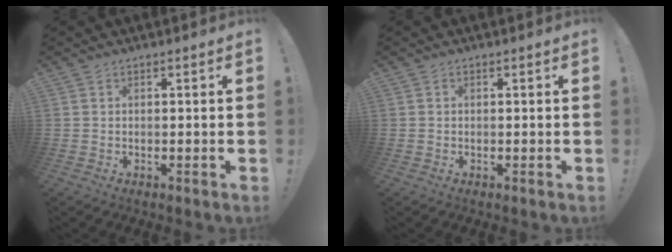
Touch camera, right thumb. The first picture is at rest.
{"total": 0.0}